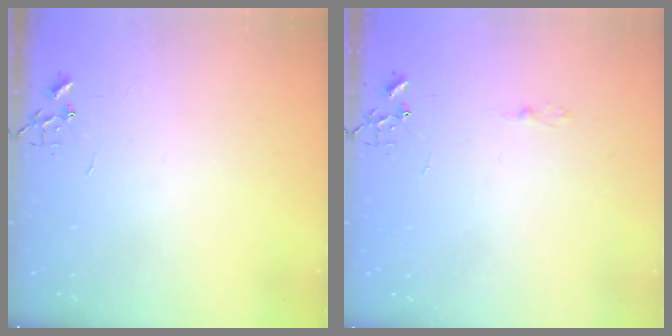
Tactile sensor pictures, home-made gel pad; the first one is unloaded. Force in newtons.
{"total": 2.5, "press": 2.5, "slide": 0.3}